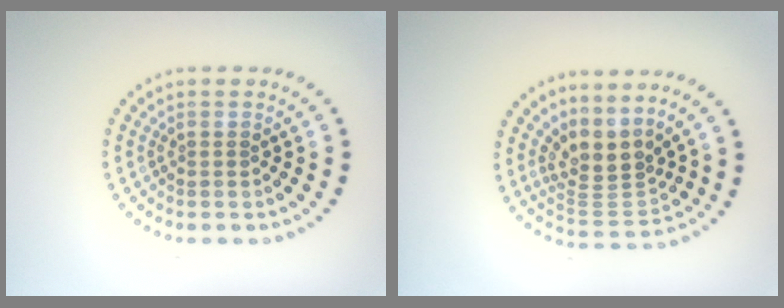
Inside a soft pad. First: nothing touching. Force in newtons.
{"total": 3.6, "press": 2.6, "slide": 2.5}